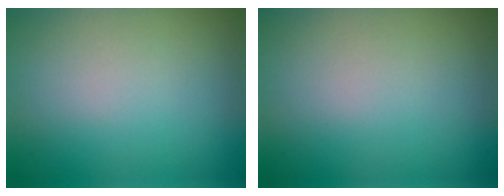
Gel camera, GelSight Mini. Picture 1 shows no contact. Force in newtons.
{"total": 0.0}